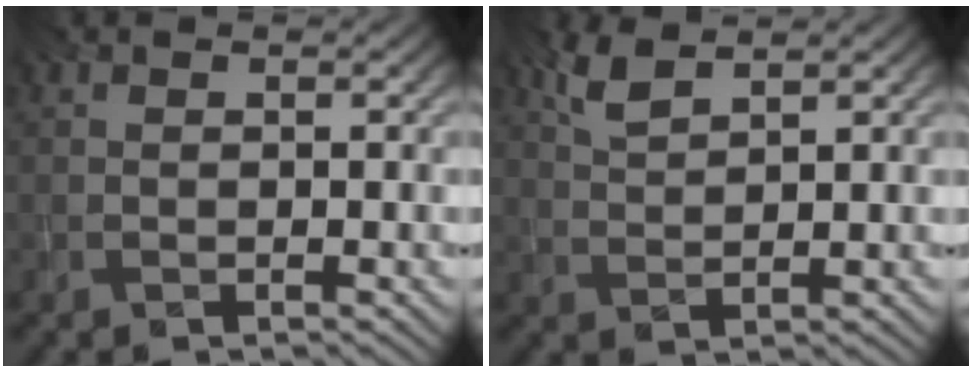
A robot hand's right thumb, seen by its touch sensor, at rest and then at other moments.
{"total": 3.4, "force": [2.5, 0.8, 2.1], "torque": [-0.057, 0.004, 0.056]}